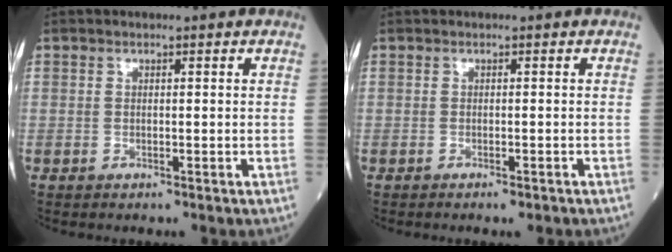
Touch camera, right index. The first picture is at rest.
{"total": 0.9, "force": [-0.6, 0.2, 0.6], "torque": [-0.009, -0.001, -0.006]}